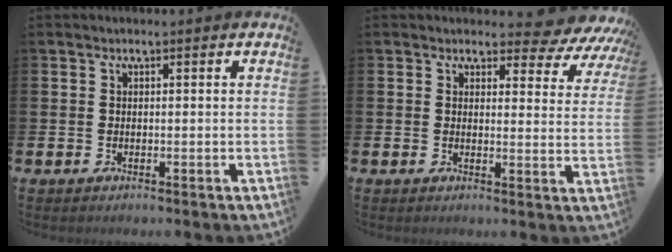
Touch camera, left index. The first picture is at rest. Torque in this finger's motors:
{"motor_torque": [1.43, -0.71, 0.27, 0.01]}